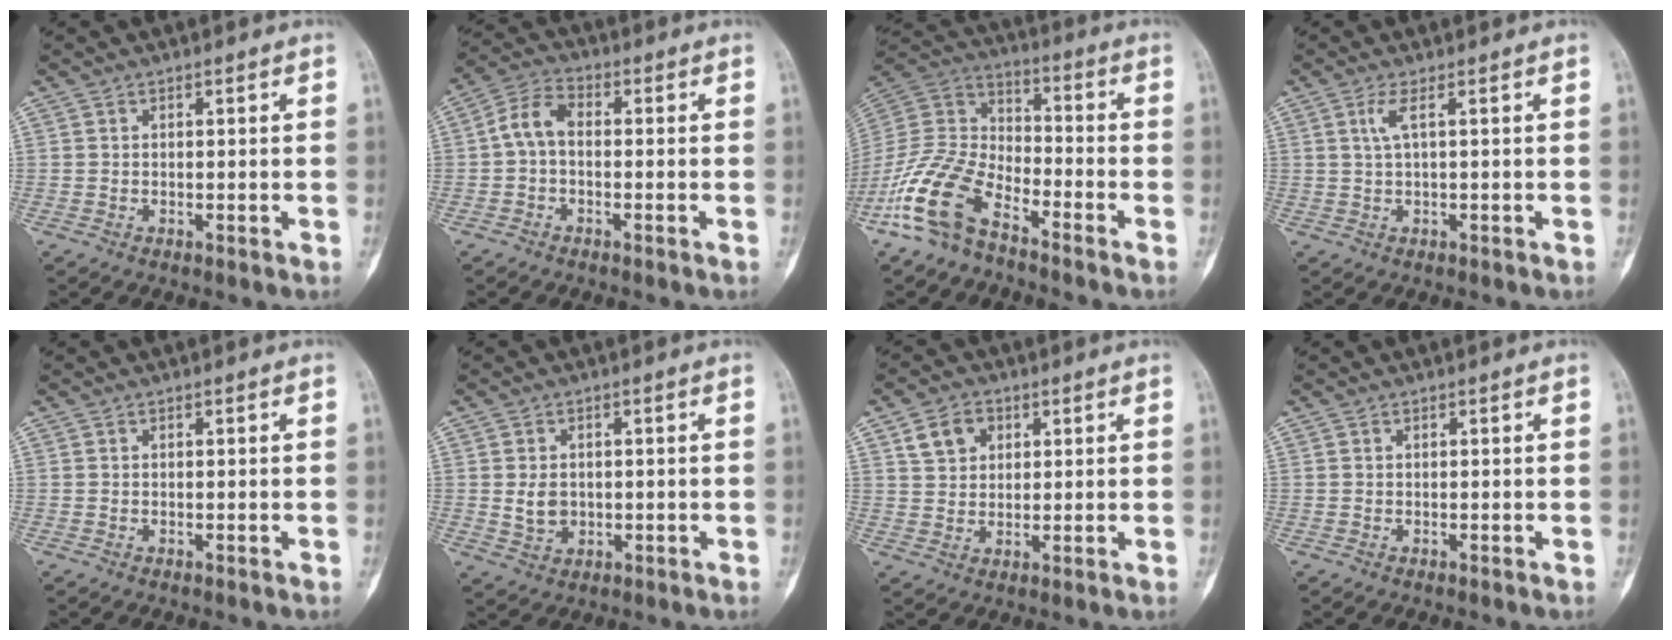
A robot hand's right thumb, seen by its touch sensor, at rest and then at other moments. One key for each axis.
{"total": 5.9, "fx": -0.3, "fy": 3.7, "fz": 4.6, "tx": -0.085, "ty": 0.020, "tz": -0.018}
{"total": 15.2, "fx": -9.5, "fy": 7.2, "fz": 9.4, "tx": -0.193, "ty": 0.060, "tz": -0.195}
{"total": 2.2, "fx": 0.7, "fy": 0.1, "fz": 2.1, "tx": -0.061, "ty": 0.006, "tz": 0.018}
{"total": 0.0}
{"total": 4.2, "fx": 0.1, "fy": 3.3, "fz": 2.6, "tx": -0.032, "ty": -0.004, "tz": 0.012}
{"total": 5.9, "fx": 2.6, "fy": 4.6, "fz": 2.8, "tx": -0.028, "ty": -0.004, "tz": 0.046}
{"total": 0.0}